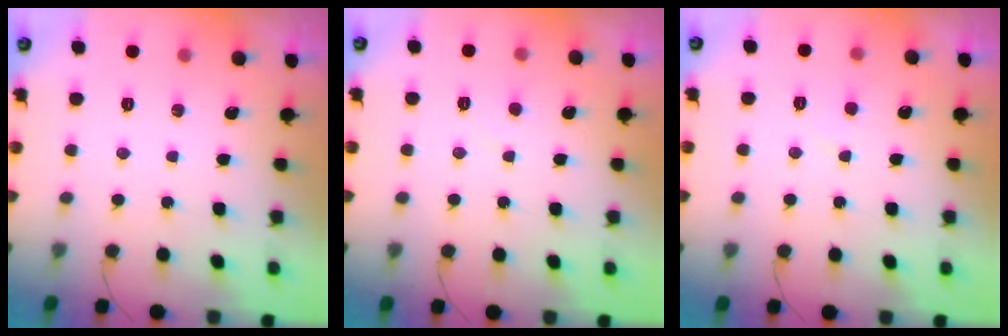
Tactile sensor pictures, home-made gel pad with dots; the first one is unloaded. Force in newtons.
{"total": 2.9, "press": 2.9, "slide": 0.3}
{"total": 2.6, "press": 2.5, "slide": 0.3}